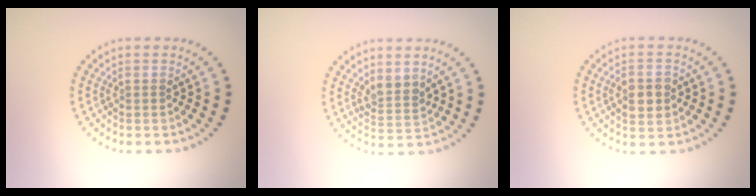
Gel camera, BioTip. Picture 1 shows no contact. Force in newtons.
{"total": 2.2, "press": 1.9, "slide": 1.2}
{"total": 3.0, "press": 3.0, "slide": 0.2}